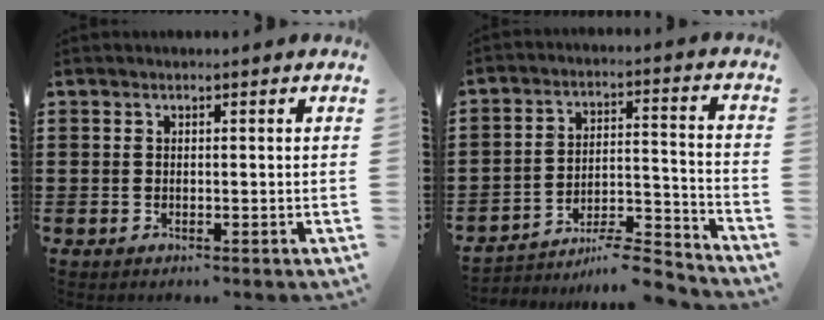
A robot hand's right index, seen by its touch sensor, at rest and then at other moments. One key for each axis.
{"total": 6.5, "fx": -5.9, "fy": 1.1, "fz": 2.6, "tx": -0.035, "ty": 0.006, "tz": -0.113}